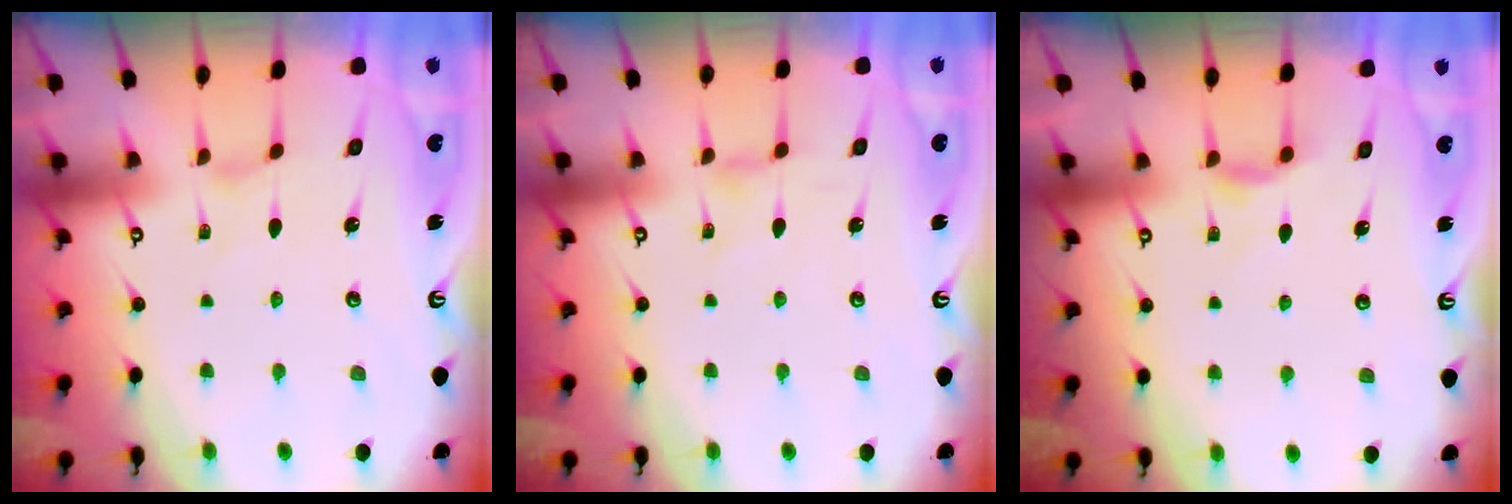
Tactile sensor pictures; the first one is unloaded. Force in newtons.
{"total": 0.6, "press": 0.5, "slide": 0.3}
{"total": 5.3, "press": 5.2, "slide": 0.8}